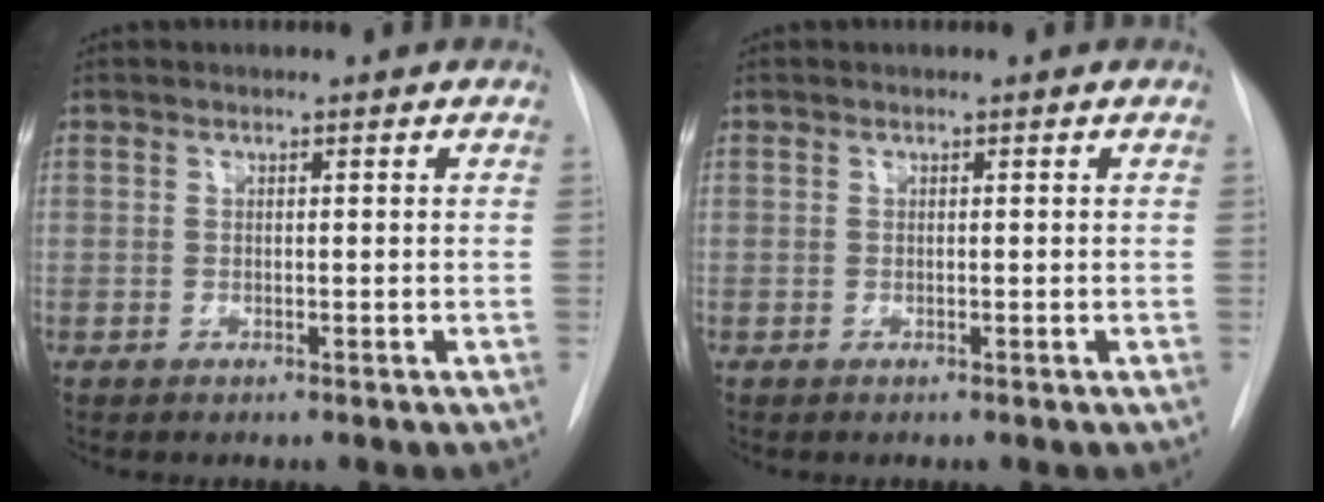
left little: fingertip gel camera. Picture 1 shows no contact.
{"total": 0.0}